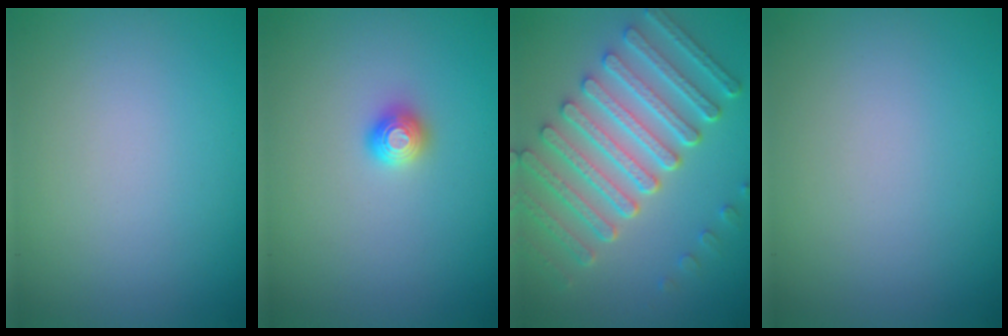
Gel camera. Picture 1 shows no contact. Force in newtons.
{"total": 1.2, "press": 1.2, "slide": 0.2}
{"total": 7.9, "press": 6.0, "slide": 5.1}
{"total": 0.0}